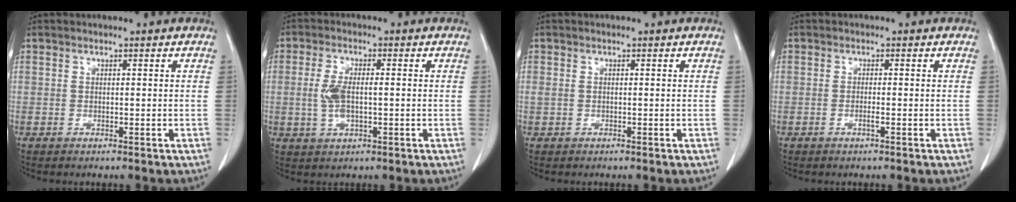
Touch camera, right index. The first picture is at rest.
{"total": 4.9, "force": [-0.2, 1.7, 4.6], "torque": [-0.105, 0.007, 0.000]}
{"total": 0.5, "force": [0.1, 0.4, 0.3], "torque": [-0.009, 0.008, 0.006]}
{"total": 0.8, "force": [-0.3, -0.1, 0.8], "torque": [-0.015, 0.001, -0.004]}